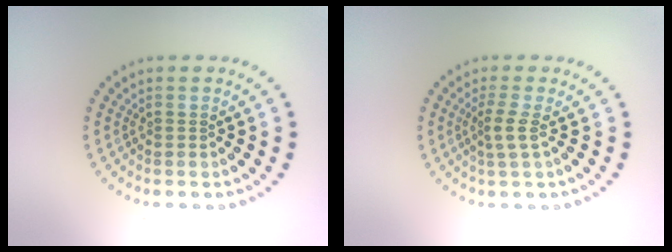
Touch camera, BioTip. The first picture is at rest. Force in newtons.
{"total": 1.8, "press": 1.4, "slide": 1.2}